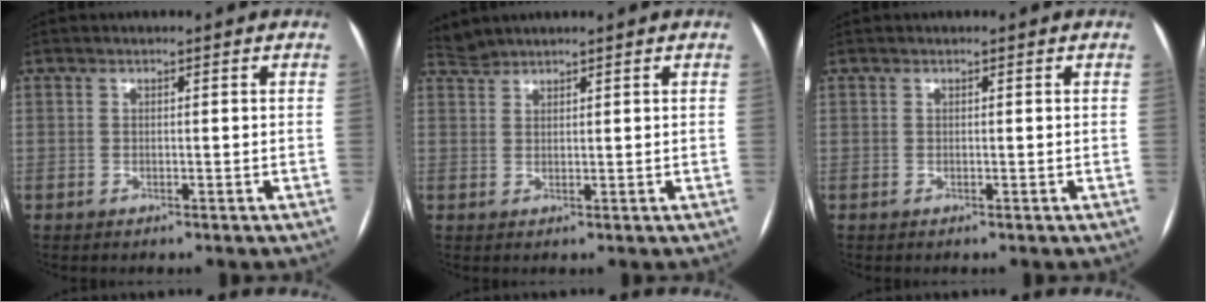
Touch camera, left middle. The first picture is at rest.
{"total": 1.9, "force": [1.8, -0.1, -0.5], "torque": [0.000, 0.009, 0.044]}
{"total": 0.0}